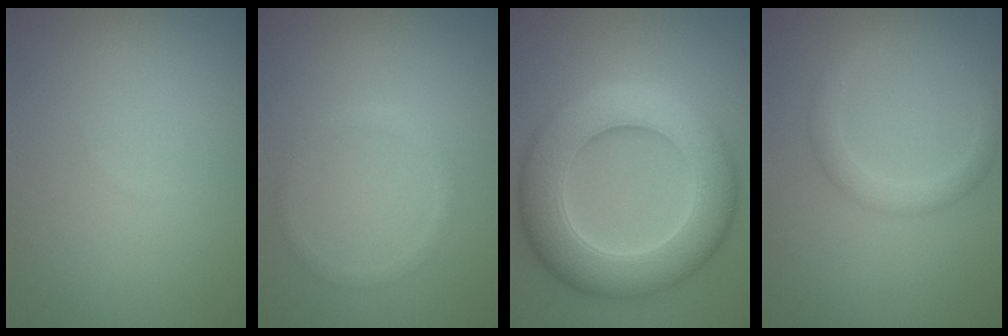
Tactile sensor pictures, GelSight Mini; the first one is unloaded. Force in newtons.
{"total": 1.2, "press": 1.2, "slide": 0.0}
{"total": 10.5, "press": 10.5, "slide": 0.4}
{"total": 2.2, "press": 2.2, "slide": 0.1}